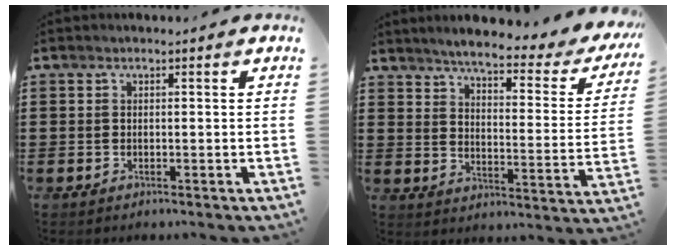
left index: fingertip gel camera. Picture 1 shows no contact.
{"total": 4.7, "force": [4.0, -0.1, 2.5], "torque": [-0.061, -0.033, 0.059]}